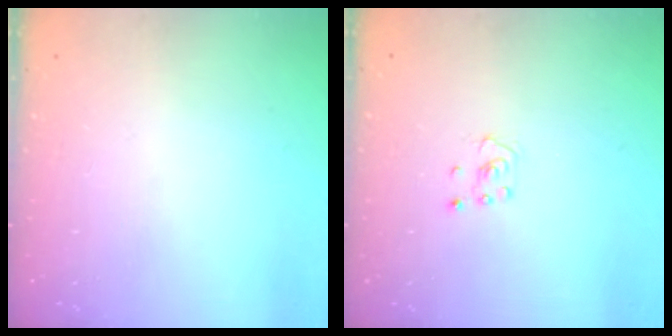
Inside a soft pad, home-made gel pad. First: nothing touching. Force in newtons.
{"total": 2.8, "press": 2.8, "slide": 0.3}